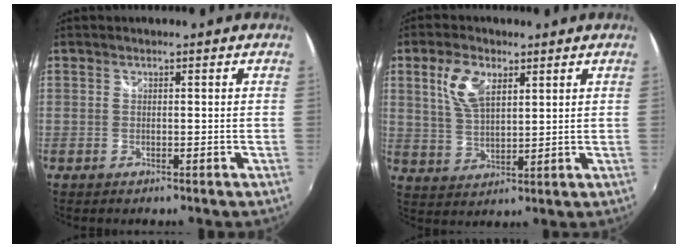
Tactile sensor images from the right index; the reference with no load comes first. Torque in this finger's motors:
{"motor_torque": [0.54, 0.08, 0.31, 0.06]}